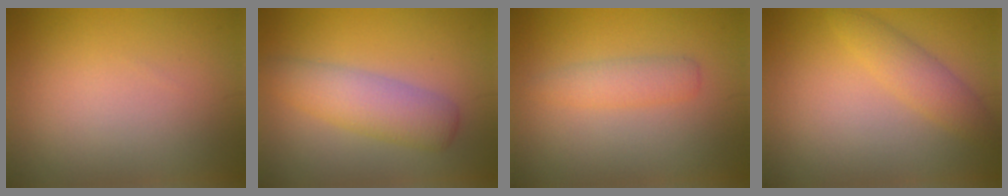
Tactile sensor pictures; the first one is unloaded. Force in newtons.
{"total": 4.3, "press": 4.3, "slide": 0.0}
{"total": 2.1, "press": 2.1, "slide": 0.1}
{"total": 2.8, "press": 2.8, "slide": 0.2}